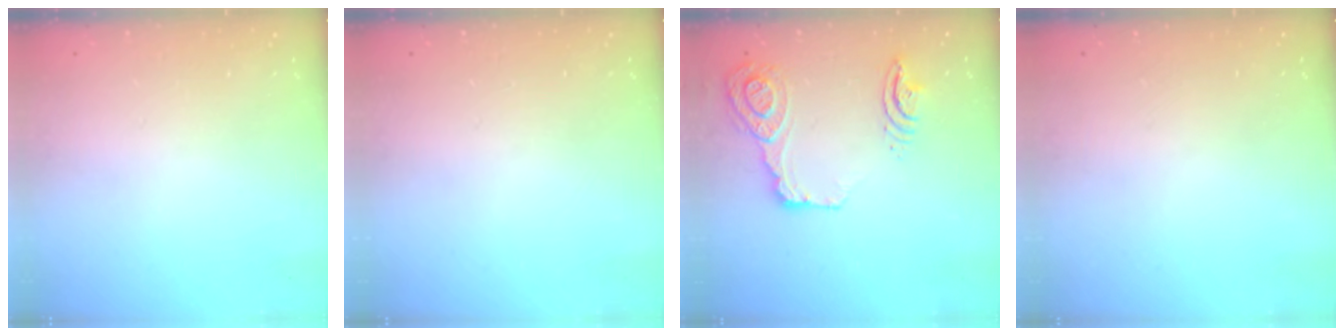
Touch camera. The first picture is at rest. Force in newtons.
{"total": 0.0}
{"total": 30.8, "press": 21.2, "slide": 22.4}
{"total": 0.0}